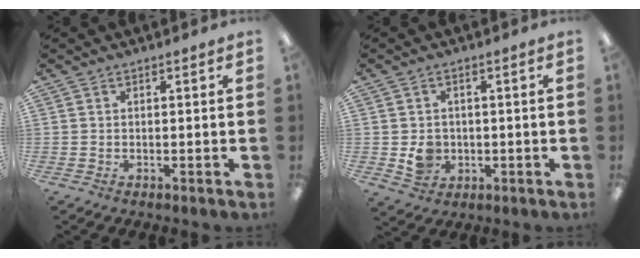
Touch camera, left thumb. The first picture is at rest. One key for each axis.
{"total": 4.9, "fx": -0.4, "fy": 4.5, "fz": 2.0, "tx": -0.007, "ty": -0.001, "tz": -0.007}